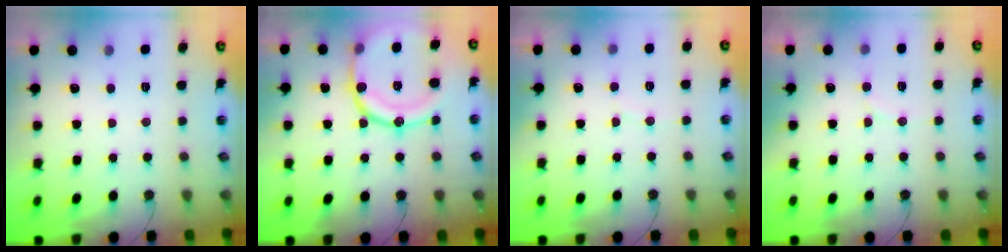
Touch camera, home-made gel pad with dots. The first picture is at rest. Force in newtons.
{"total": 18.3, "press": 18.3, "slide": 1.1}
{"total": 3.7, "press": 3.5, "slide": 1.3}
{"total": 5.5, "press": 5.4, "slide": 1.1}